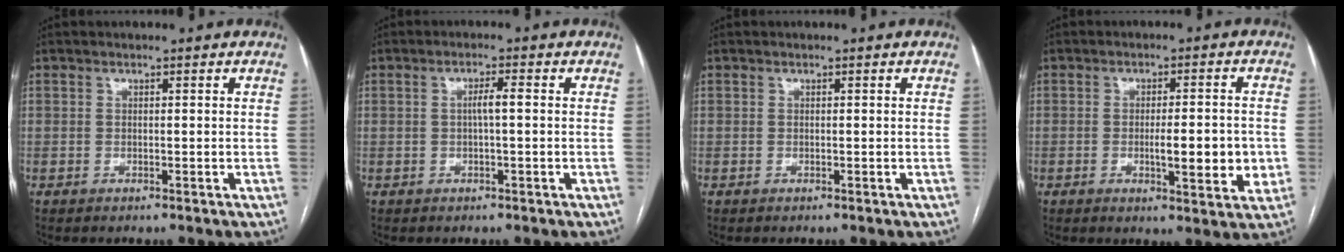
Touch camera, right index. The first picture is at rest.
{"total": 2.3, "force": [0.0, 0.1, 2.3], "torque": [-0.041, 0.003, 0.001]}
{"total": 0.0}
{"total": 7.6, "force": [-1.1, 1.6, 7.3], "torque": [-0.103, -0.004, -0.013]}